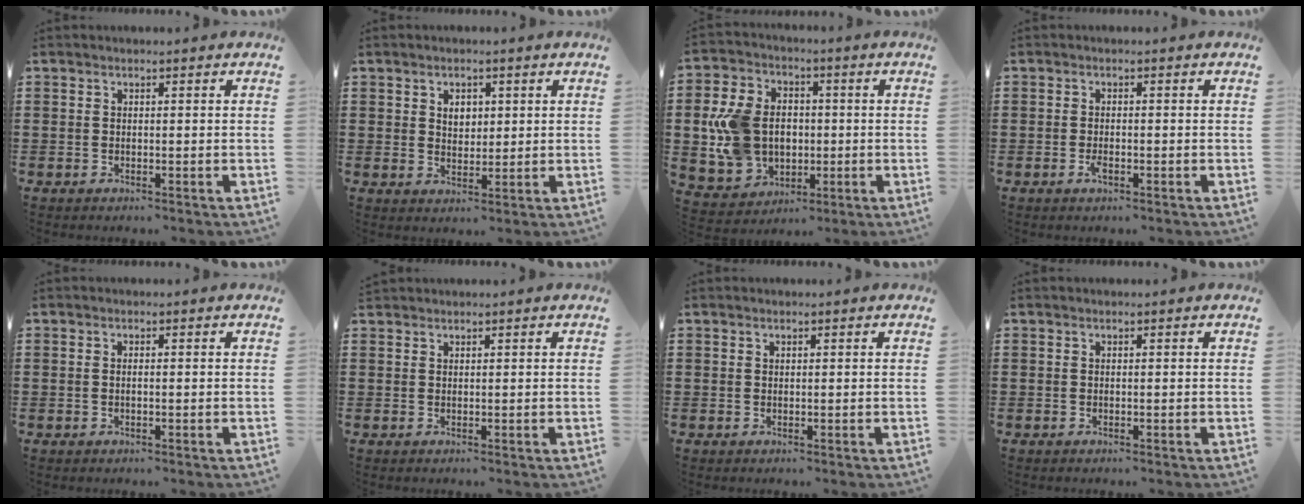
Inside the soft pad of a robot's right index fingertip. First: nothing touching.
{"total": 2.6, "force": [1.0, 1.9, 1.5], "torque": [-0.027, 0.006, 0.014]}
{"total": 11.4, "force": [0.1, 9.1, 6.9], "torque": [-0.182, 0.021, 0.004]}
{"total": 1.5, "force": [-0.7, 0.6, 1.2], "torque": [-0.023, -0.001, -0.013]}
{"total": 0.7, "force": [-0.1, 0.2, 0.6], "torque": [-0.013, -0.003, -0.002]}
{"total": 0.6, "force": [0.5, 0.1, -0.1], "torque": [0.001, 0.002, 0.010]}
{"total": 0.0}
{"total": 0.0}